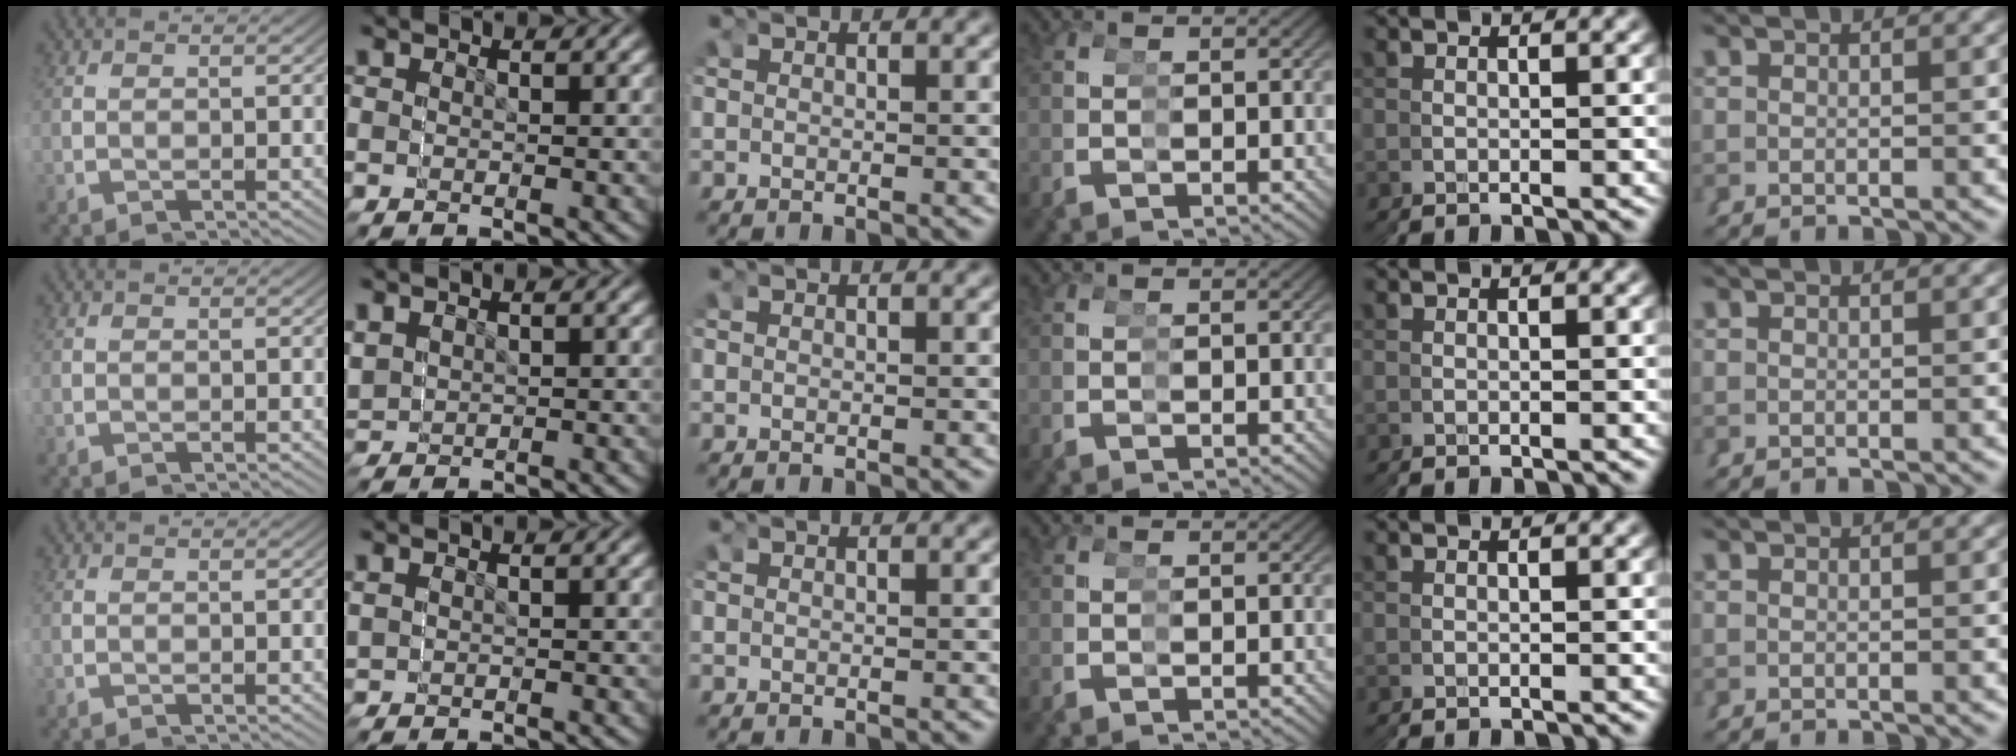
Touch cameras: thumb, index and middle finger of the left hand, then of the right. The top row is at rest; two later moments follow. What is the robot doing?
{"motion": "grasp_and_lifting", "object": "markers"}